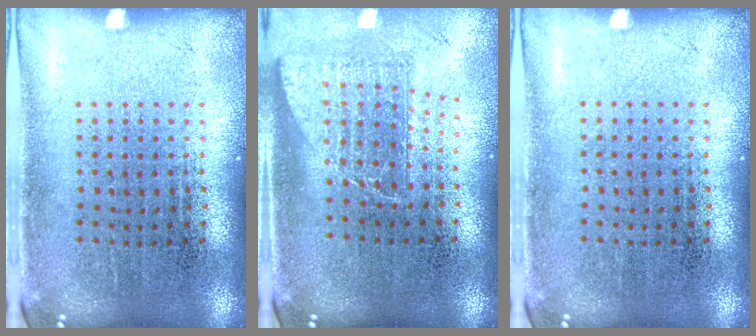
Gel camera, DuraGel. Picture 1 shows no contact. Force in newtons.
{"total": 1.4, "press": 1.1, "slide": 0.9}
{"total": 0.0}